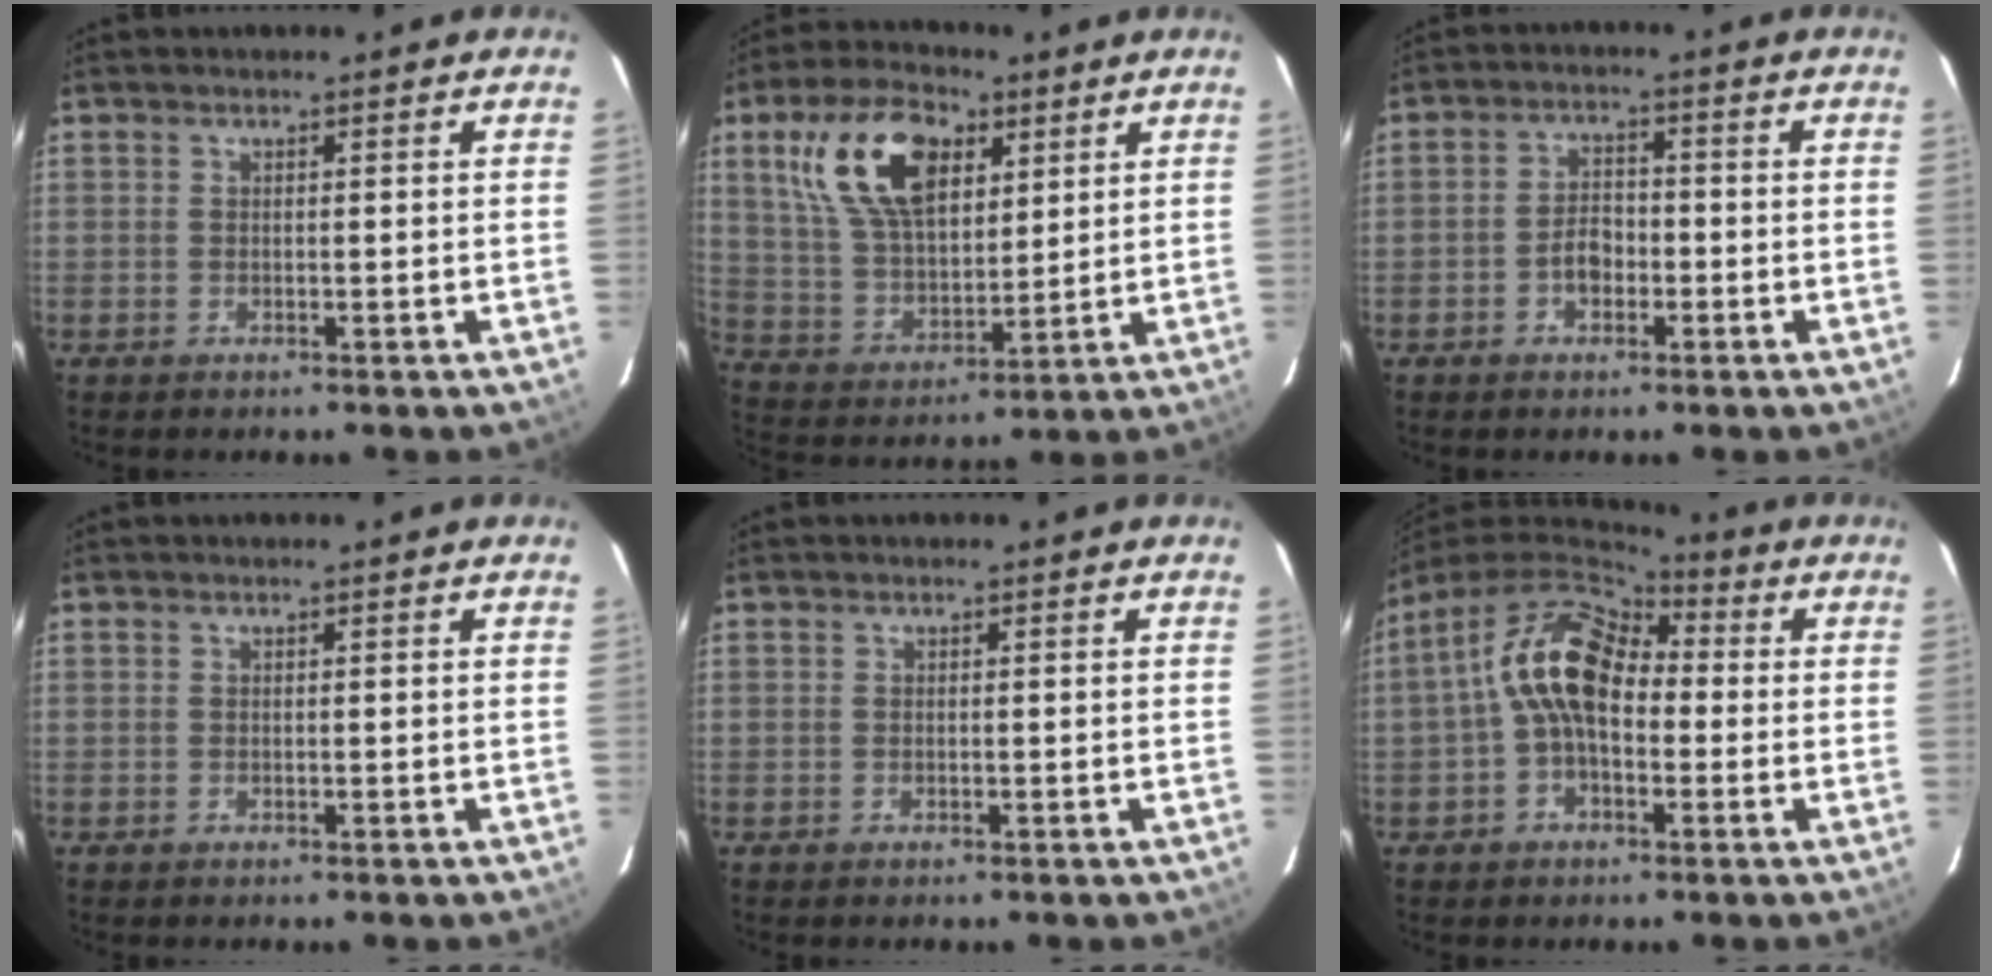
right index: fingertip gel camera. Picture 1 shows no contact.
{"total": 16.7, "force": [7.2, 9.0, 12.1], "torque": [-0.235, 0.028, 0.144]}
{"total": 4.1, "force": [-1.8, 2.7, 2.6], "torque": [-0.050, 0.009, -0.029]}
{"total": 0.0}
{"total": 0.0}
{"total": 12.0, "force": [0.1, 7.4, 9.5], "torque": [-0.175, 0.029, -0.007]}